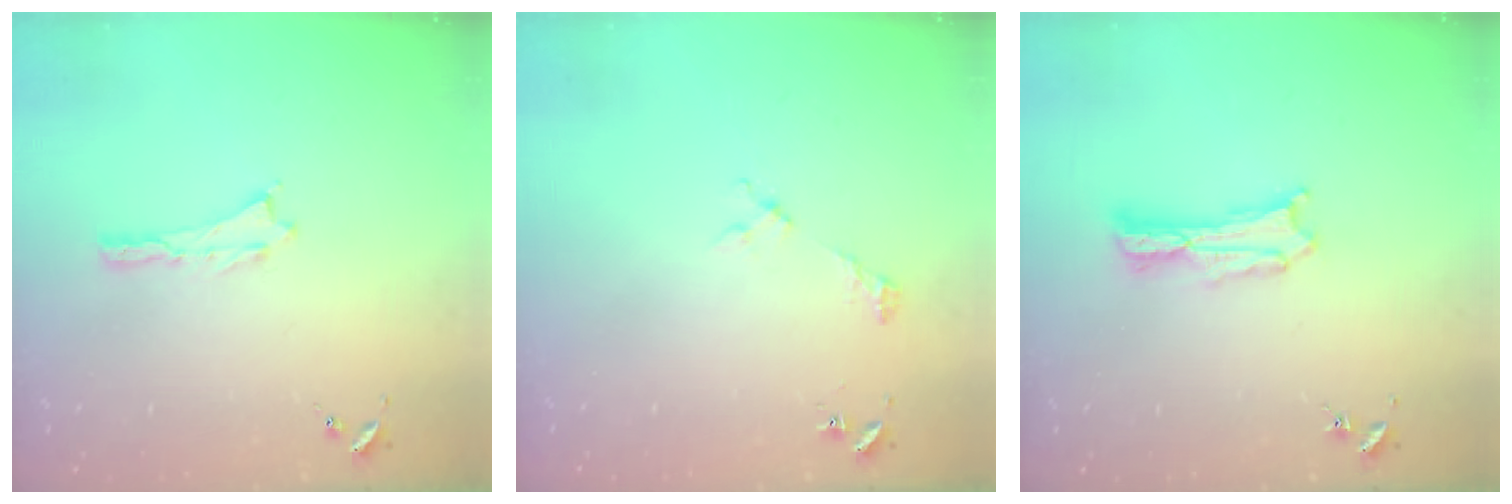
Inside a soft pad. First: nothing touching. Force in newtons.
{"total": 2.2, "press": 2.2, "slide": 0.3}
{"total": 1.8, "press": 1.8, "slide": 0.3}